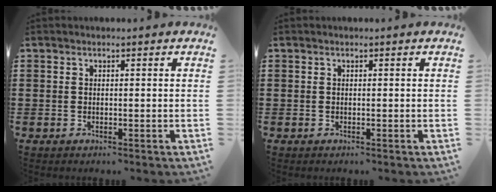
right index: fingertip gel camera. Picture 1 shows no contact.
{"total": 0.0}